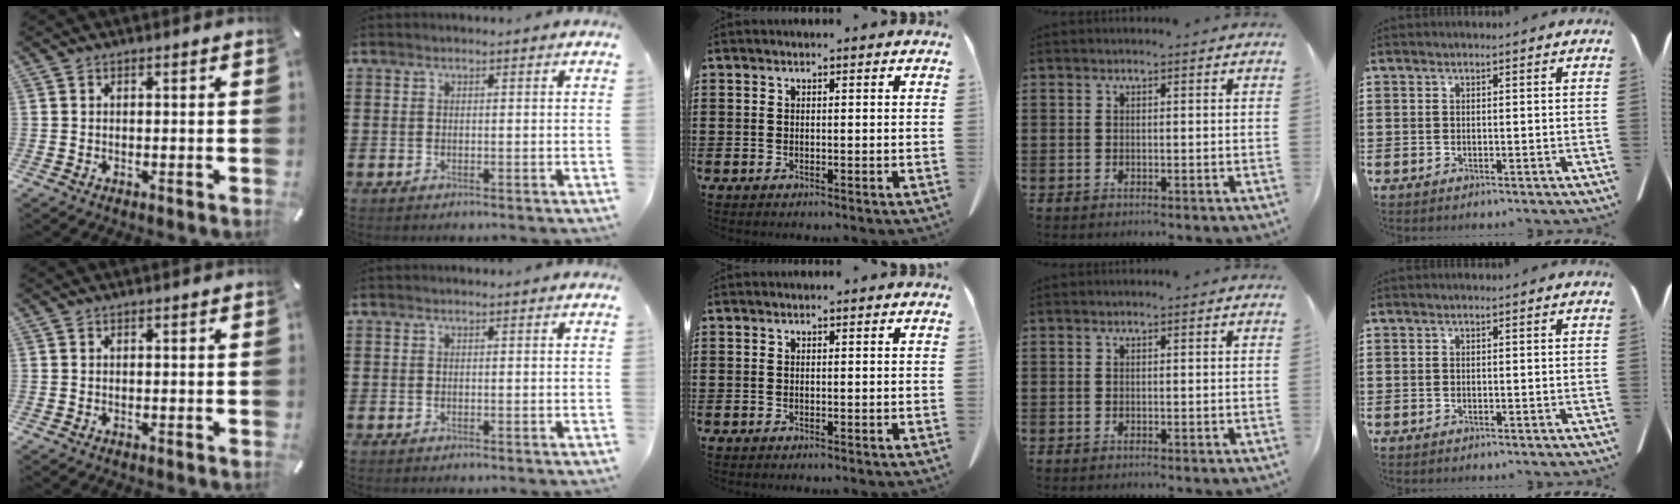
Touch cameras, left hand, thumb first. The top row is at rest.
{}